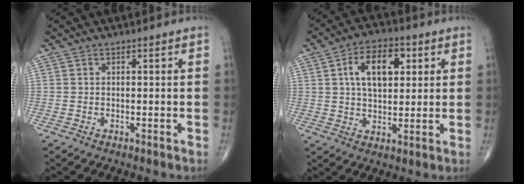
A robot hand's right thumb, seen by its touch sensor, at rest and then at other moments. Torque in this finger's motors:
{"motor_torque": [-0.12, 0.38, 0.72, 0.52, 0.07]}